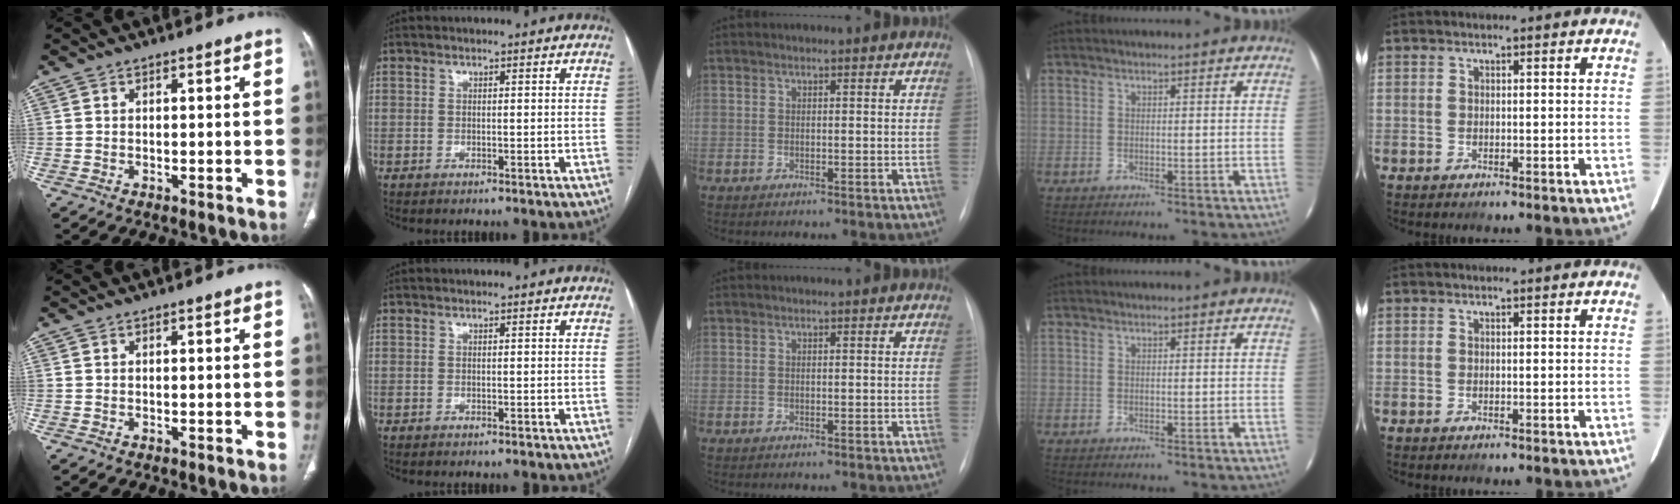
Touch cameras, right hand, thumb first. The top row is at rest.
{}